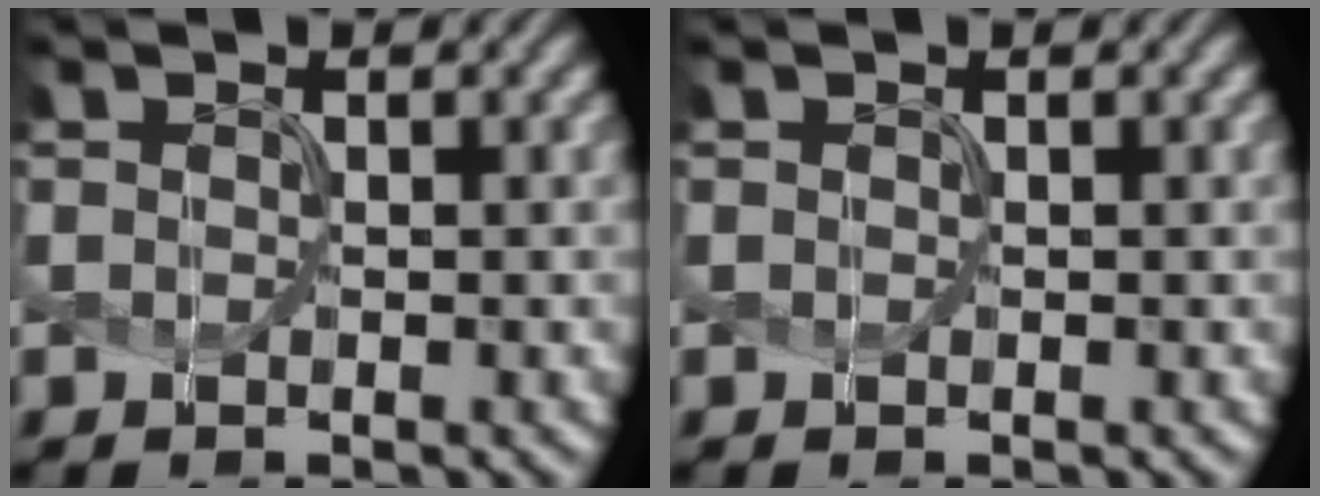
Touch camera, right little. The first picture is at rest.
{"total": 0.0}